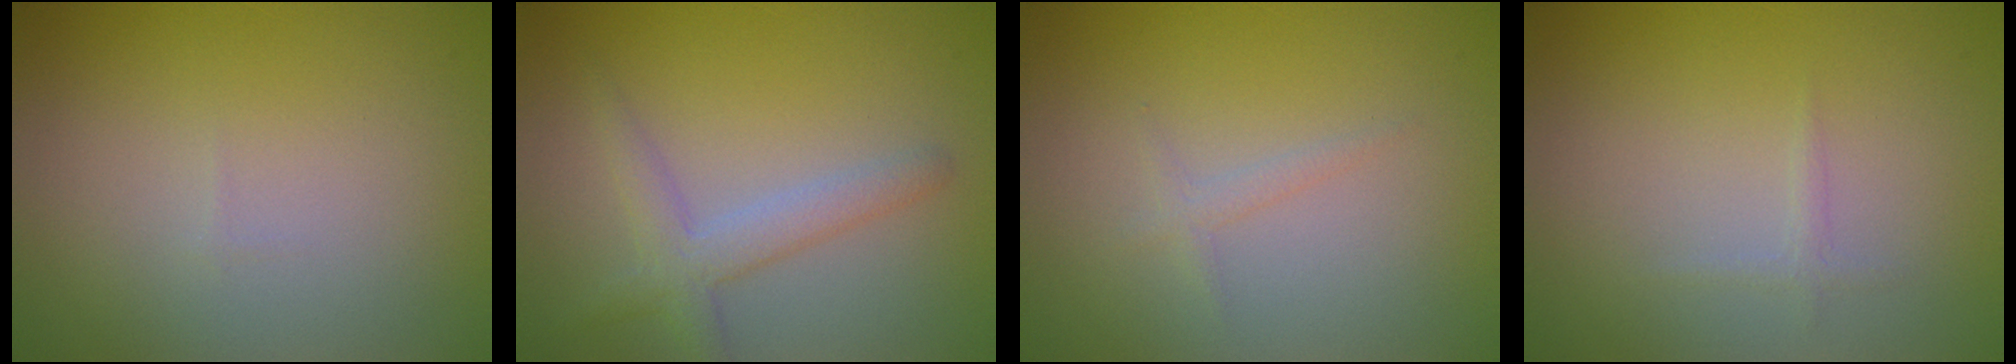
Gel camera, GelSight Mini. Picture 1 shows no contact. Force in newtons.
{"total": 3.0, "press": 3.0, "slide": 0.1}
{"total": 0.9, "press": 0.9, "slide": 0.1}
{"total": 0.7, "press": 0.7, "slide": 0.1}